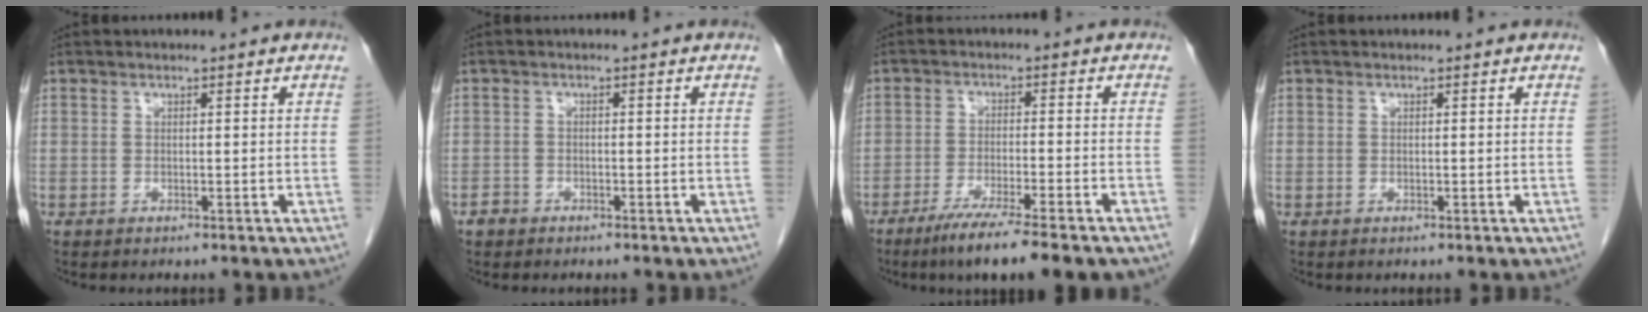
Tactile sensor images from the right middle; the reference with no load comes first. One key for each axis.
{"total": 1.3, "fx": -1.0, "fy": 0.9, "fz": 0.1, "tx": -0.006, "ty": 0.004, "tz": -0.019}
{"total": 10.3, "fx": -7.7, "fy": 0.1, "fz": 6.8, "tx": -0.104, "ty": -0.026, "tz": -0.119}
{"total": 0.0}